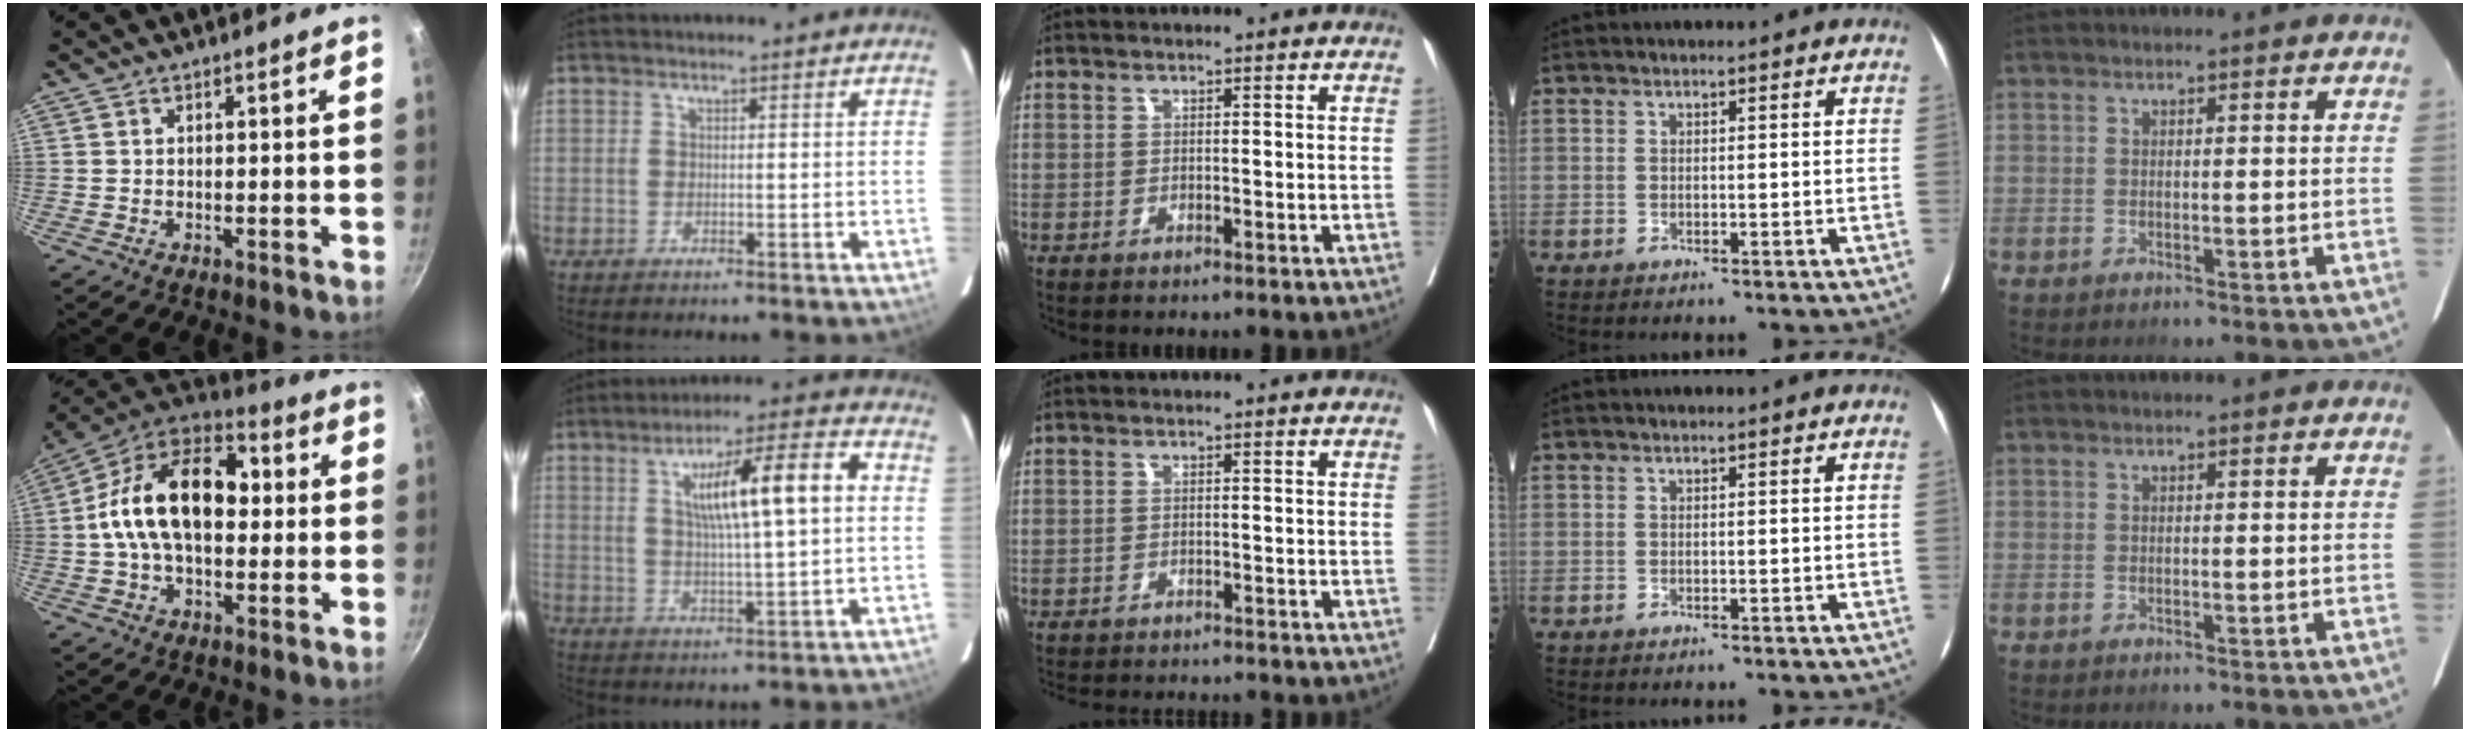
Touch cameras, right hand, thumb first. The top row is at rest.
{"thumb": {"total": 21.0, "force": [1.5, 12.7, 16.7], "torque": [-0.274, 0.032, 0.018]}, "index": {"total": 13.0, "force": [2.9, 1.3, 12.6], "torque": [-0.200, 0.020, 0.047]}, "middle": {"total": 8.5, "force": [-8.0, 1.3, 2.6], "torque": [-0.033, -0.010, -0.103]}}